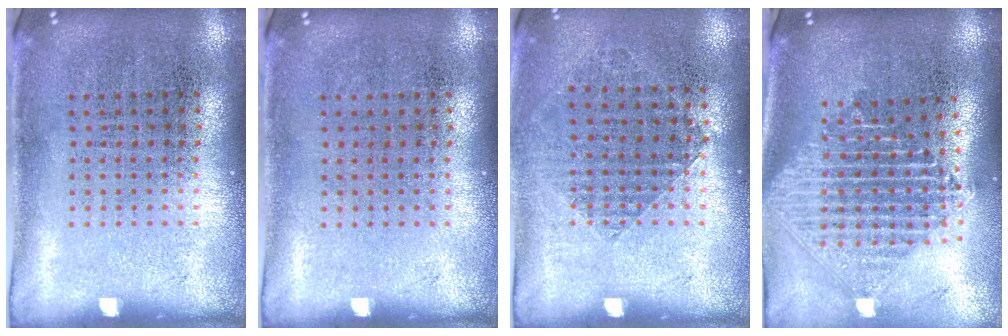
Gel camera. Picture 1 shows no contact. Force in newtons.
{"total": 0.0}
{"total": 0.9, "press": 0.9, "slide": 0.4}
{"total": 2.4, "press": 1.9, "slide": 1.5}